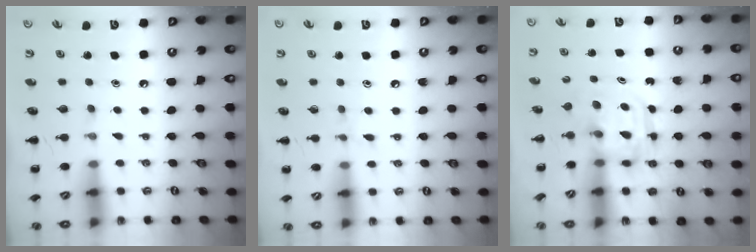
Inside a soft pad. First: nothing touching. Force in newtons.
{"total": 5.6, "press": 5.3, "slide": 2.0}
{"total": 3.2, "press": 3.2, "slide": 0.2}